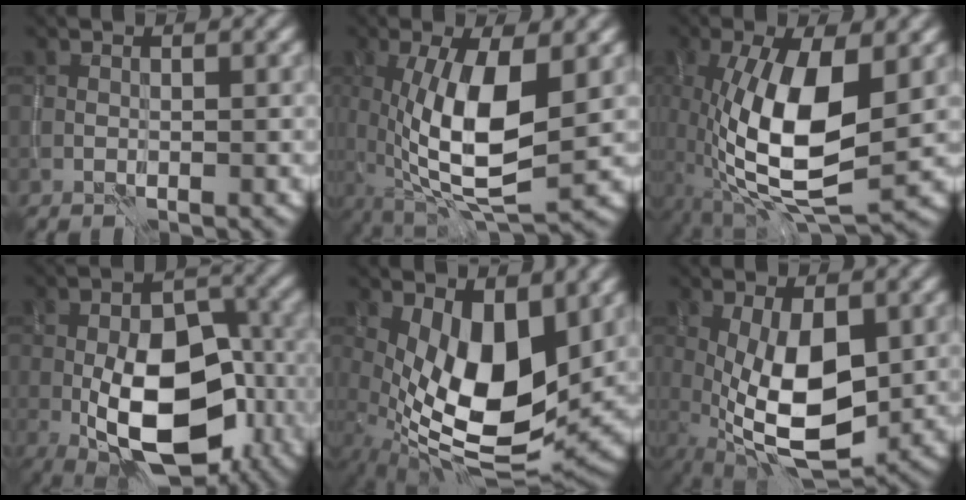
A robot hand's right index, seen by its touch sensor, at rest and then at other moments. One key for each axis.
{"total": 9.7, "fx": 0.2, "fy": 3.3, "fz": 9.1, "tx": -0.172, "ty": -0.013, "tz": 0.006}
{"total": 10.9, "fx": -0.7, "fy": 4.2, "fz": 10.0, "tx": -0.199, "ty": -0.003, "tz": -0.013}
{"total": 12.8, "fx": -3.7, "fy": 7.3, "fz": 9.9, "tx": -0.158, "ty": -0.018, "tz": -0.059}
{"total": 10.2, "fx": 0.8, "fy": 4.7, "fz": 9.0, "tx": -0.163, "ty": -0.015, "tz": 0.018}
{"total": 9.1, "fx": -0.6, "fy": 4.1, "fz": 8.1, "tx": -0.160, "ty": -0.013, "tz": -0.007}